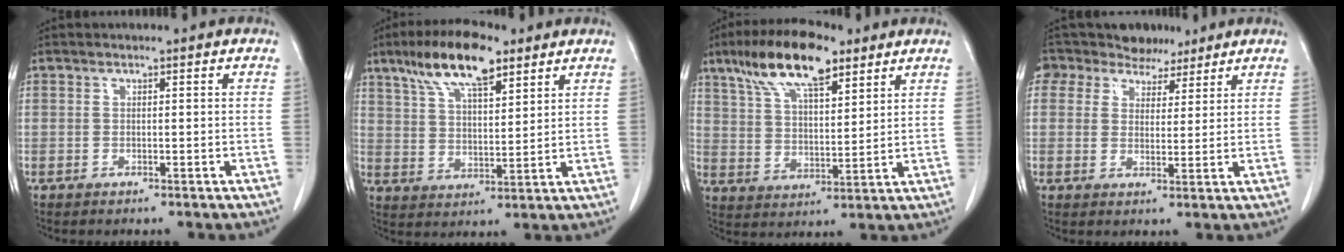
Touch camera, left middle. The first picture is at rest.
{"total": 11.9, "force": [7.9, 3.5, 8.3], "torque": [-0.154, 0.015, 0.142]}
{"total": 13.5, "force": [8.9, 4.2, 9.3], "torque": [-0.172, 0.018, 0.161]}
{"total": 9.4, "force": [8.3, 3.9, 1.9], "torque": [-0.029, 0.018, 0.124]}